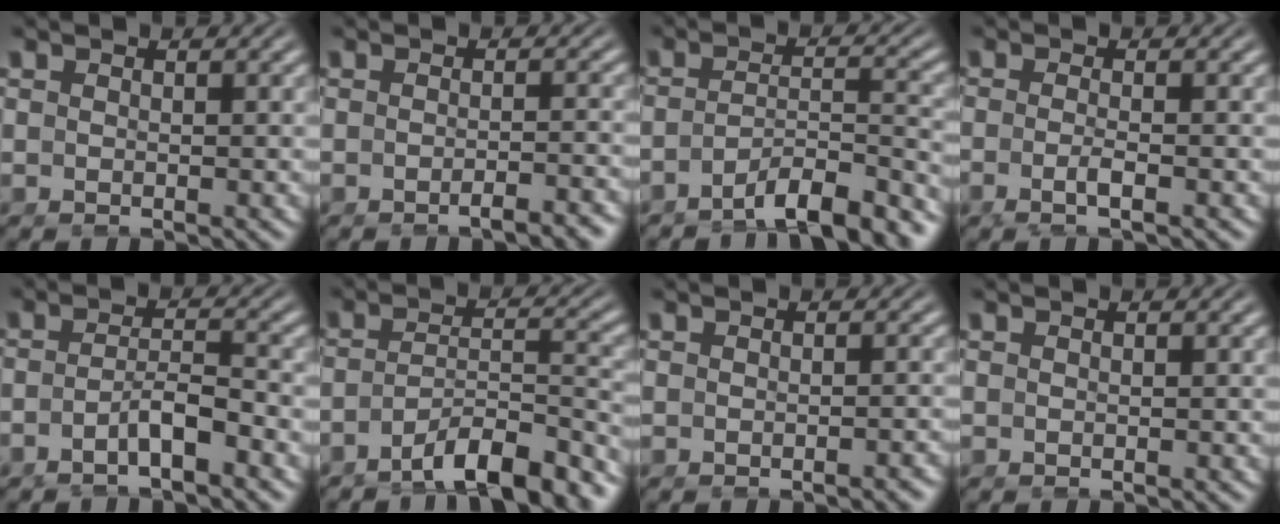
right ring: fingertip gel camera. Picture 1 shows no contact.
{"total": 2.2, "force": [-2.0, -0.3, 0.9], "torque": [-0.007, 0.005, -0.037]}
{"total": 6.2, "force": [-5.2, 1.2, 3.1], "torque": [-0.035, -0.020, -0.074]}
{"total": 2.0, "force": [-1.2, 0.1, 1.5], "torque": [-0.036, -0.010, -0.020]}
{"total": 3.1, "force": [-2.2, 0.4, 2.1], "torque": [-0.036, -0.011, -0.035]}
{"total": 7.0, "force": [-5.6, 1.8, 3.7], "torque": [-0.045, -0.021, -0.078]}
{"total": 1.0, "force": [-0.9, -0.2, 0.4], "torque": [-0.007, 0.004, -0.014]}
{"total": 0.0}